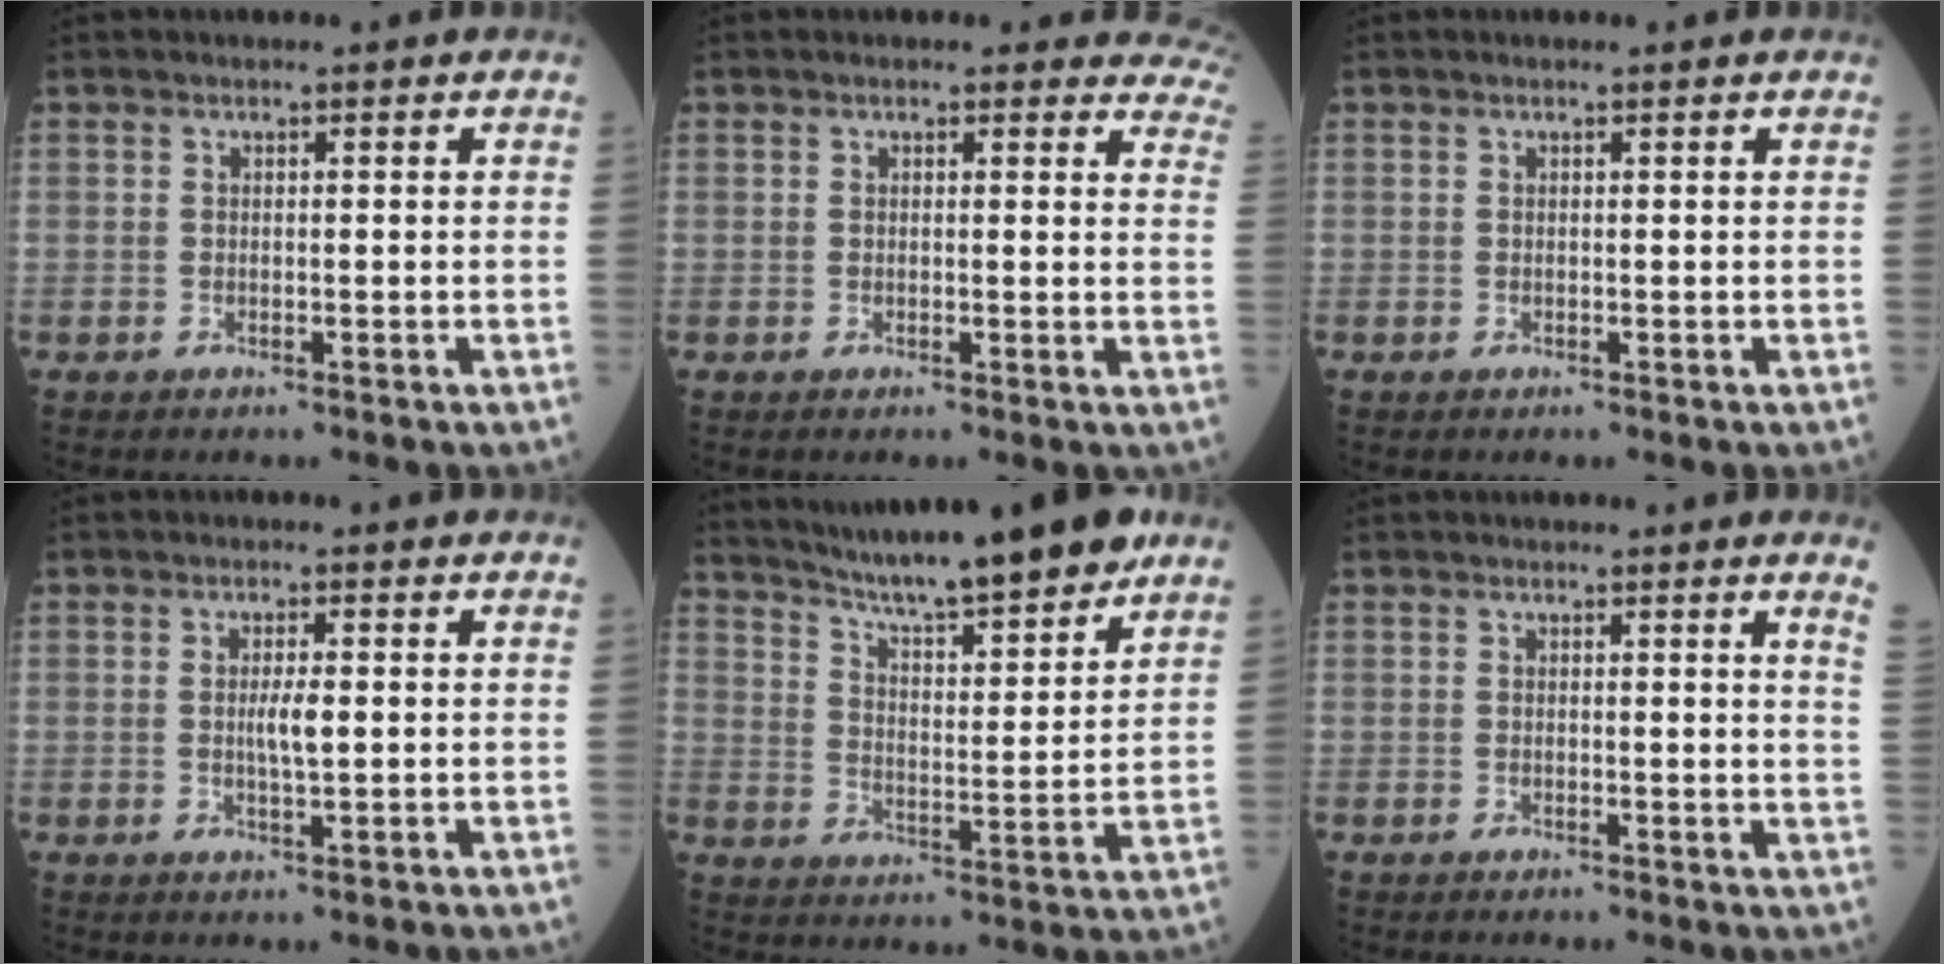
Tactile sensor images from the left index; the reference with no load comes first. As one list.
[{"total": 11.0, "force": [10.1, 3.3, 2.8], "torque": [0.014, -0.017, 0.075]}, {"total": 1.0, "force": [0.9, 0.1, 0.4], "torque": [-0.011, 0.007, 0.011]}, {"total": 2.6, "force": [0.0, 0.4, 2.6], "torque": [-0.051, -0.005, 0.003]}, {"total": 17.3, "force": [14.6, 1.1, 9.1], "torque": [-0.140, -0.005, 0.223]}, {"total": 2.2, "force": [1.9, -0.6, 1.0], "torque": [-0.021, -0.020, 0.007]}]